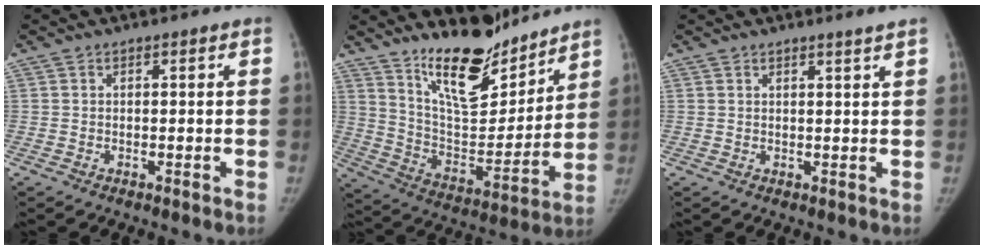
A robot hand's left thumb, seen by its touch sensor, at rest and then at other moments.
{"total": 16.7, "force": [13.5, 5.8, 7.9], "torque": [-0.081, -0.107, 0.236]}
{"total": 1.6, "force": [1.3, -0.6, 0.8], "torque": [-0.008, -0.012, 0.019]}